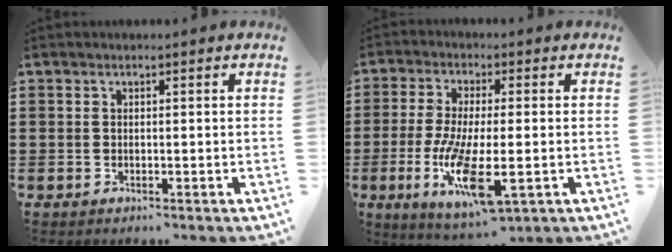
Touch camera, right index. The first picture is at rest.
{"total": 12.1, "force": [-3.3, 3.4, 11.1], "torque": [-0.233, -0.018, -0.059]}